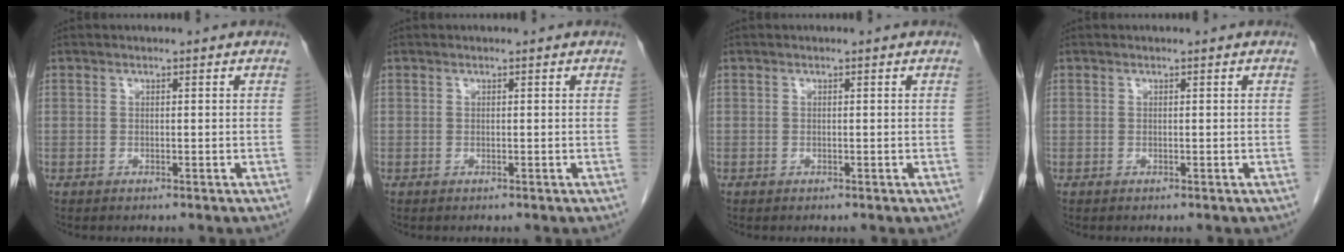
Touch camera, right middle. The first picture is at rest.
{"total": 0.0}
{"total": 0.0}
{"total": 0.0}